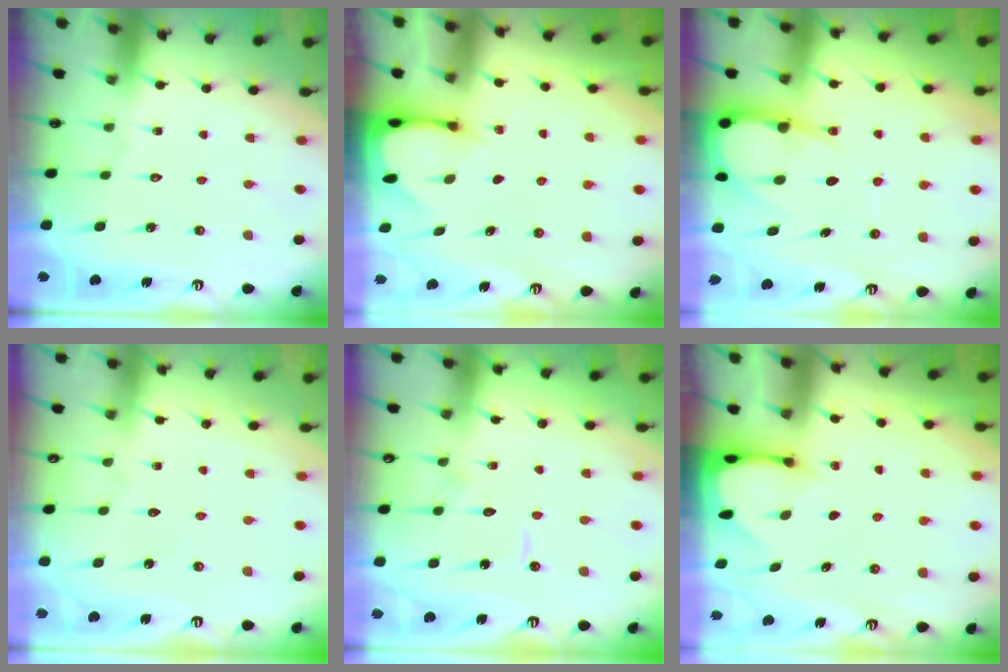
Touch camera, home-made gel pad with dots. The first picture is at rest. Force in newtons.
{"total": 2.5, "press": 2.5, "slide": 0.3}
{"total": 8.8, "press": 8.7, "slide": 1.1}
{"total": 2.8, "press": 2.8, "slide": 0.2}
{"total": 5.2, "press": 5.2, "slide": 0.5}
{"total": 2.5, "press": 2.5, "slide": 0.3}